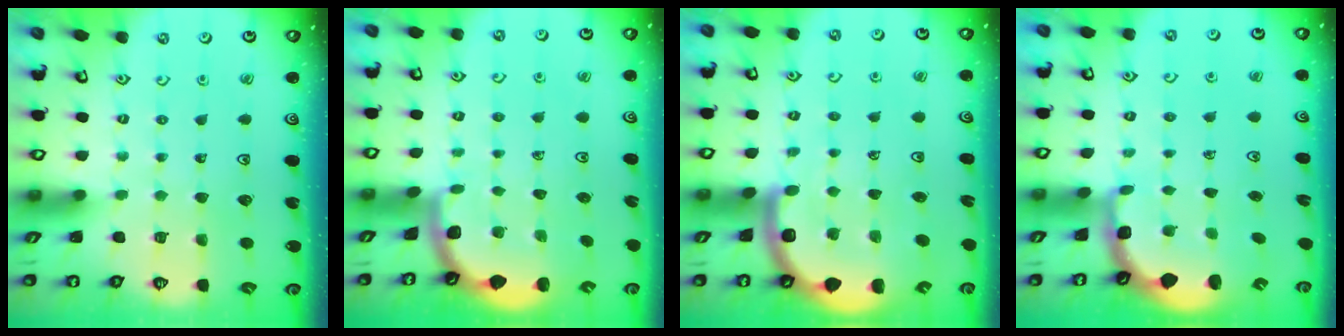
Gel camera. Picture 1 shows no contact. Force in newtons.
{"total": 1.7, "press": 1.7, "slide": 0.1}
{"total": 7.8, "press": 7.6, "slide": 1.8}
{"total": 2.4, "press": 1.6, "slide": 1.8}